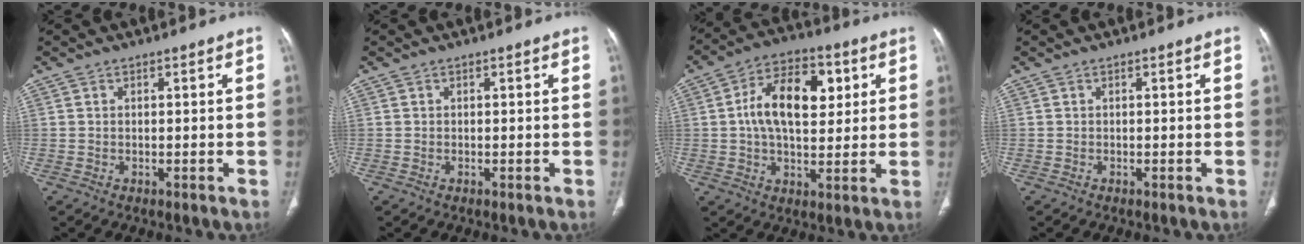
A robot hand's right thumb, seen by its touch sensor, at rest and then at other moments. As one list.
[{"total": 0.0}, {"total": 14.7, "force": [3.0, 8.5, 11.6], "torque": [-0.172, 0.008, 0.044]}, {"total": 0.0}]